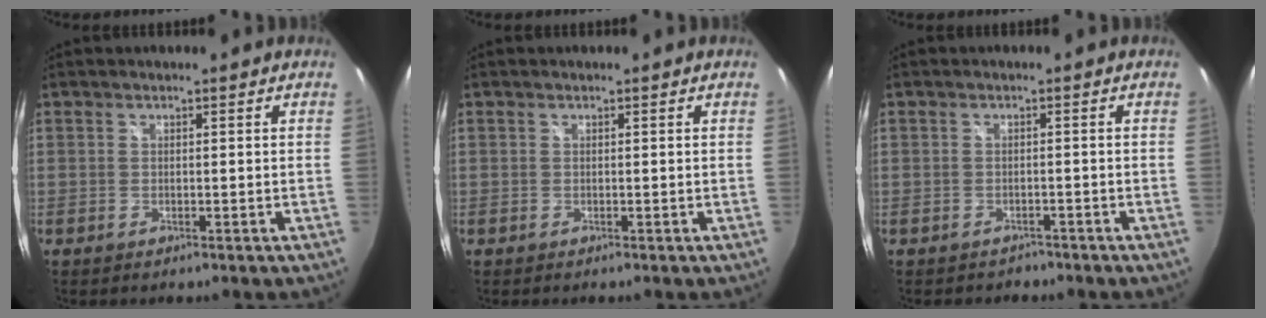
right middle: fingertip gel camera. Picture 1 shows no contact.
{"total": 0.0}
{"total": 2.0, "force": [-1.6, 1.2, 0.1], "torque": [-0.002, 0.007, -0.019]}